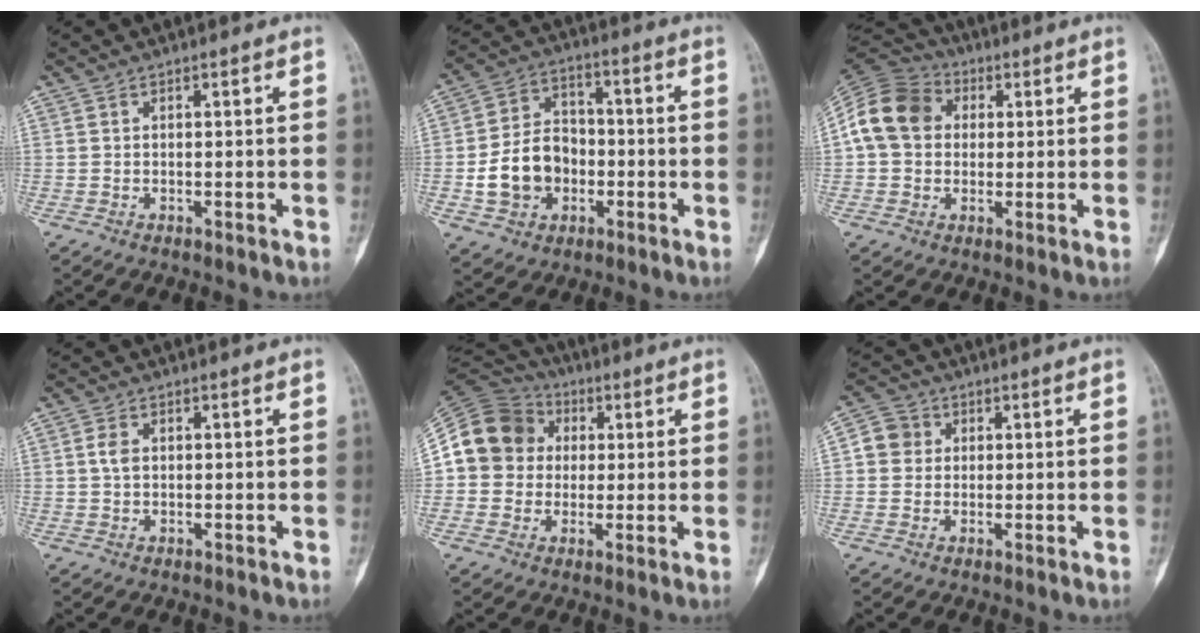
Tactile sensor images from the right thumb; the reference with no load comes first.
{"total": 12.6, "force": [-2.8, 10.0, 7.2], "torque": [-0.104, 0.033, -0.048]}
{"total": 13.1, "force": [2.1, 10.7, 7.2], "torque": [-0.125, 0.025, 0.030]}
{"total": 2.5, "force": [0.4, 1.7, 1.8], "torque": [-0.035, 0.004, 0.007]}
{"total": 13.8, "force": [1.4, 12.6, 5.6], "torque": [-0.089, 0.030, 0.018]}
{"total": 4.8, "force": [0.7, 4.5, 1.5], "torque": [-0.008, 0.006, 0.004]}